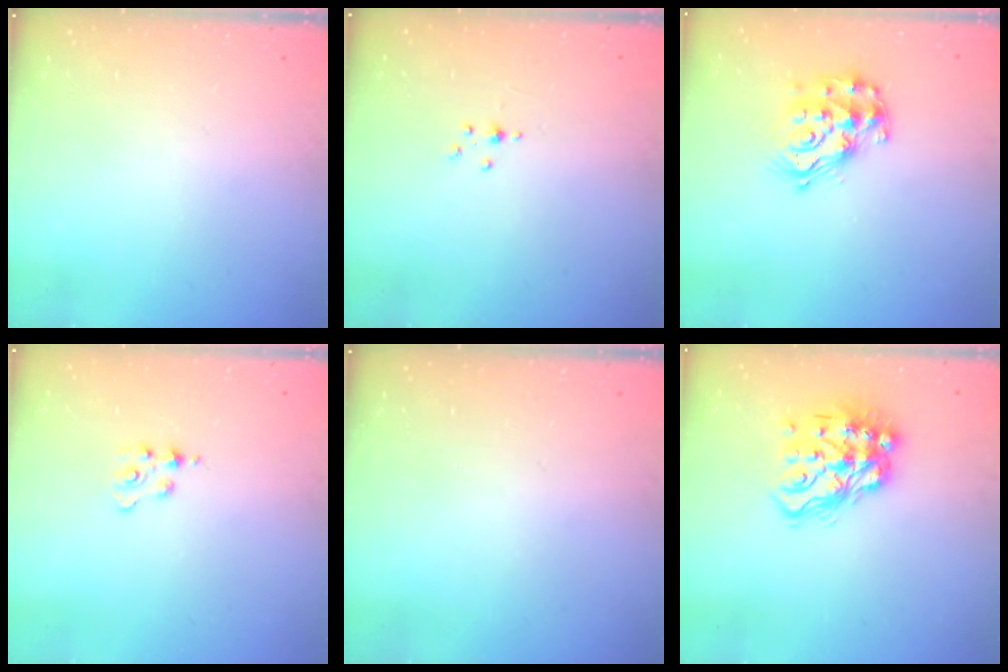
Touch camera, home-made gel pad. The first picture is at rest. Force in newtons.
{"total": 2.0, "press": 2.0, "slide": 0.3}
{"total": 15.5, "press": 15.5, "slide": 1.1}
{"total": 1.8, "press": 1.8, "slide": 0.3}
{"total": 0.0}
{"total": 15.7, "press": 15.7, "slide": 1.0}